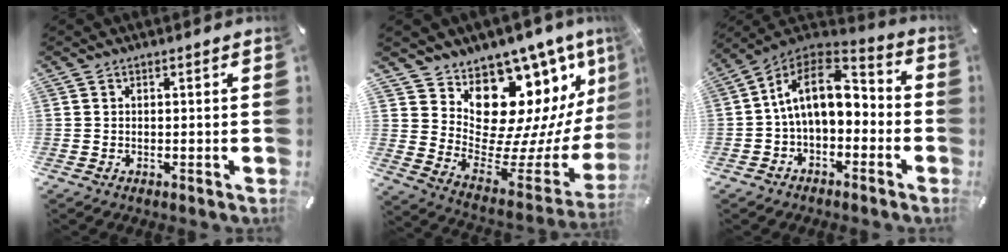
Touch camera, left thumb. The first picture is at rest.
{"total": 17.5, "force": [10.1, 10.7, 9.6], "torque": [-0.124, -0.113, 0.196]}
{"total": 13.8, "force": [1.6, 8.9, 10.5], "torque": [-0.211, 0.003, 0.028]}